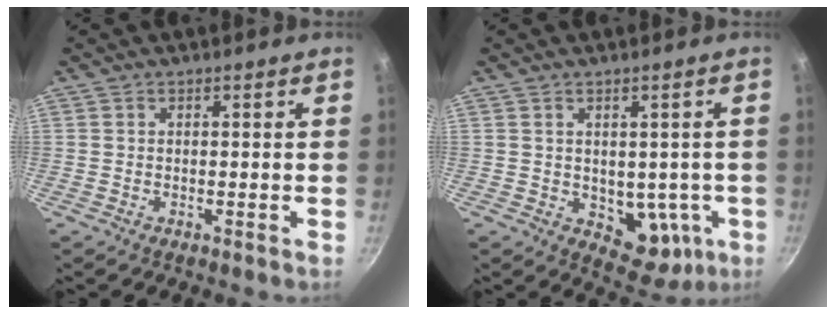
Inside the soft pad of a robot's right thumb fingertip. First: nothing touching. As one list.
[{"total": 9.5, "force": [-1.3, 6.5, 6.9], "torque": [-0.045, -0.007, -0.003]}]